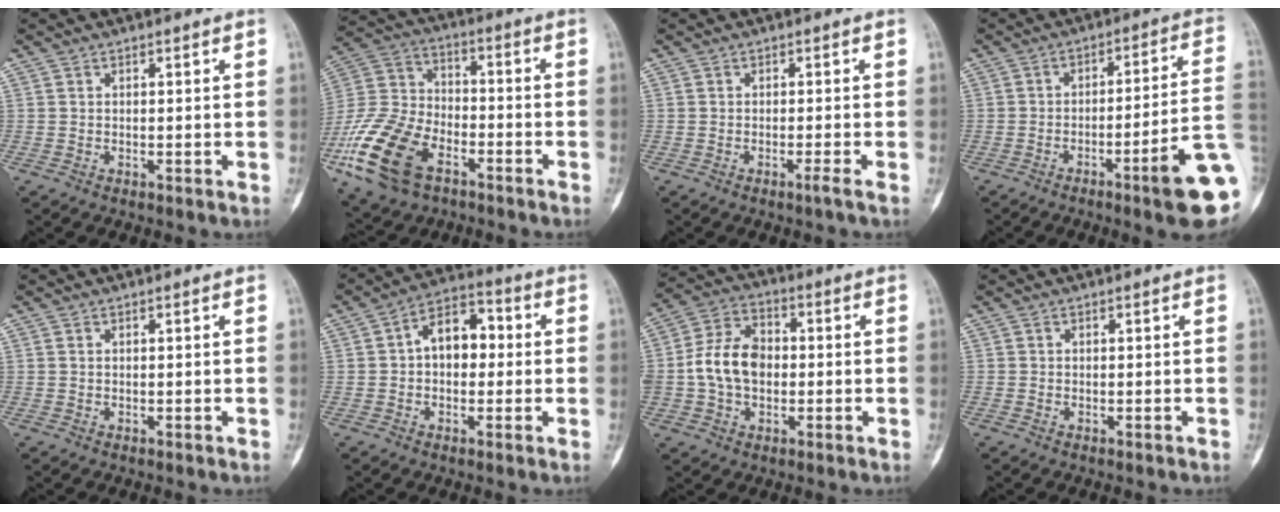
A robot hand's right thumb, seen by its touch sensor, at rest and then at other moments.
{"total": 19.2, "force": [-9.2, 11.3, 12.5], "torque": [-0.255, 0.038, -0.175]}
{"total": 1.3, "force": [-0.8, -0.4, 0.9], "torque": [-0.021, -0.002, -0.017]}
{"total": 14.2, "force": [-5.7, 1.0, 13.0], "torque": [-0.142, 0.031, -0.080]}
{"total": 0.0}
{"total": 9.2, "force": [0.5, 6.2, 6.9], "torque": [-0.079, 0.031, -0.004]}
{"total": 11.2, "force": [-0.7, 8.2, 7.7], "torque": [-0.124, 0.032, -0.019]}
{"total": 0.0}